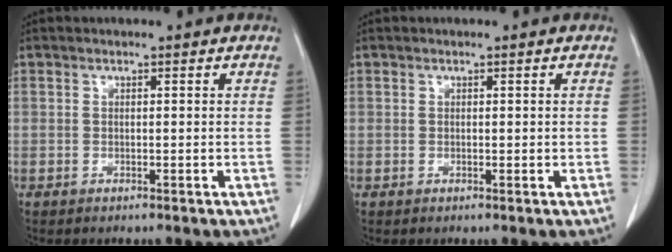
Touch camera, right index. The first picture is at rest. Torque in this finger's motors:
{"motor_torque": [-0.38, 0.61, -0.03, -0.01]}